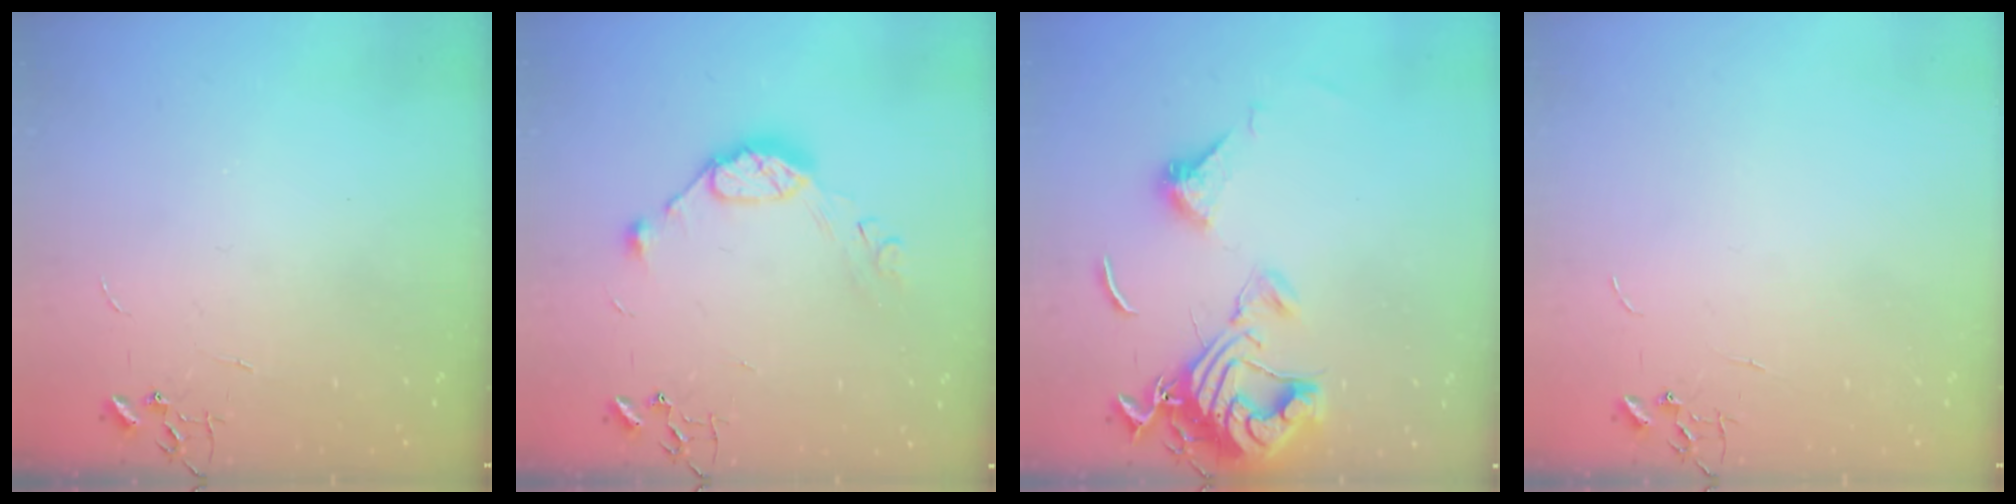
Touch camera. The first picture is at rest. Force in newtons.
{"total": 10.8, "press": 10.7, "slide": 0.8}
{"total": 14.7, "press": 14.6, "slide": 1.5}
{"total": 0.0}